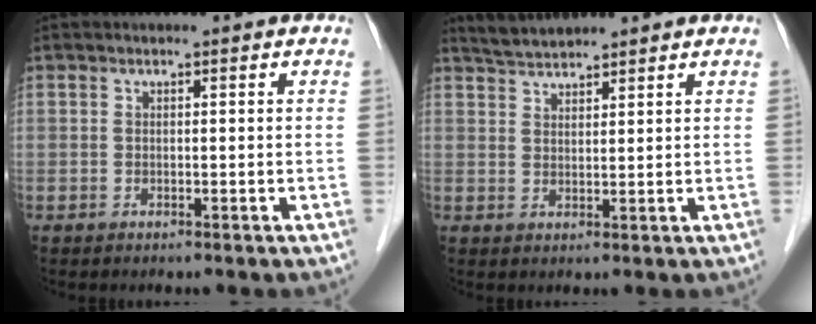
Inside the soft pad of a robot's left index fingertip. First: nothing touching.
{"total": 4.0, "force": [3.9, 0.3, 0.9], "torque": [-0.024, 0.020, 0.078]}